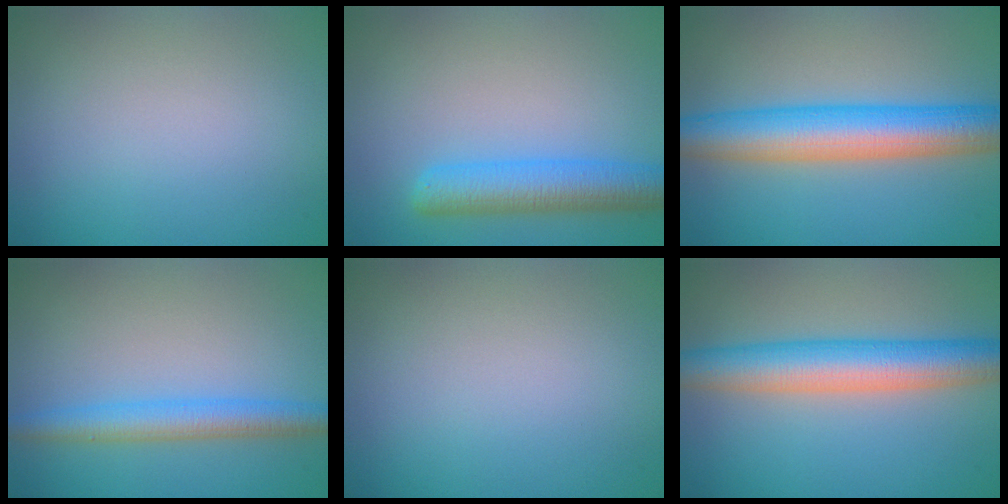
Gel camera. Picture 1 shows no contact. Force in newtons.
{"total": 5.0, "press": 5.0, "slide": 0.3}
{"total": 8.2, "press": 8.2, "slide": 0.3}
{"total": 3.6, "press": 3.6, "slide": 0.0}
{"total": 0.0}
{"total": 6.8, "press": 6.8, "slide": 0.2}